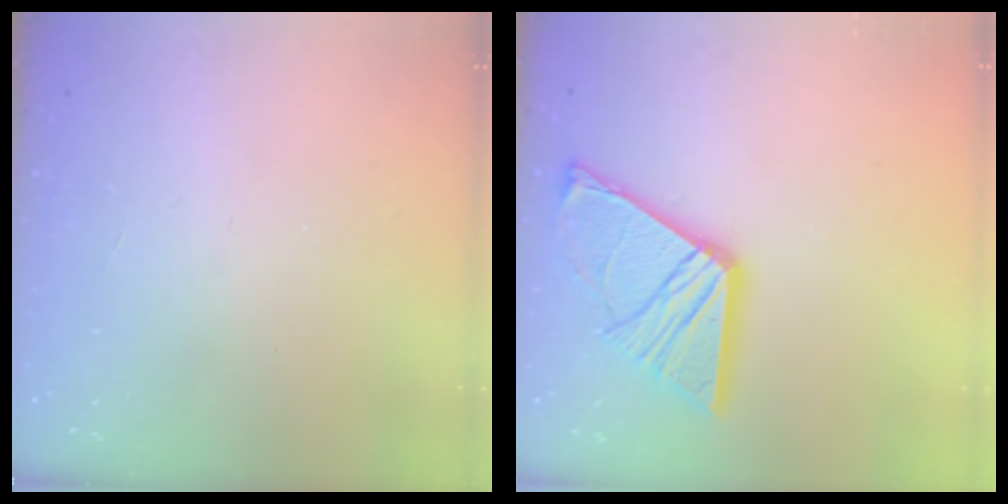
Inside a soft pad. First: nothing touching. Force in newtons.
{"total": 16.2, "press": 16.1, "slide": 1.4}